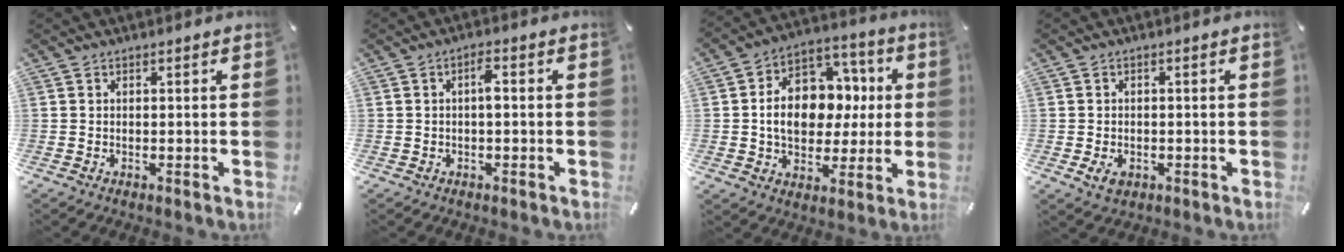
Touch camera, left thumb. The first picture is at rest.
{"total": 3.1, "force": [-0.1, 1.1, 2.9], "torque": [-0.056, 0.011, -0.005]}
{"total": 14.0, "force": [-0.5, 11.3, 8.3], "torque": [-0.149, 0.012, -0.005]}
{"total": 3.2, "force": [-1.2, 2.3, 1.8], "torque": [-0.038, 0.004, -0.023]}